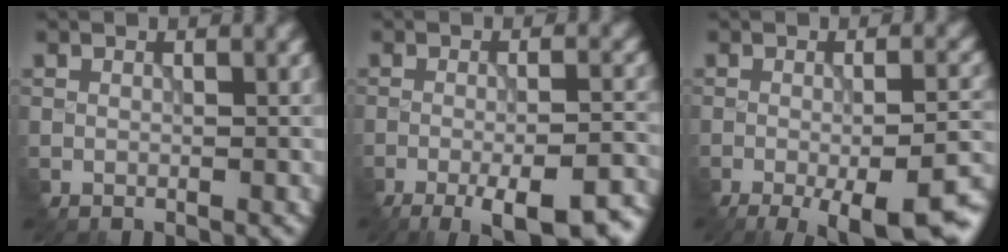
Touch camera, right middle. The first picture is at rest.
{"total": 8.8, "force": [-5.3, 2.5, 6.6], "torque": [-0.102, -0.011, -0.072]}
{"total": 10.2, "force": [-5.4, 3.0, 8.1], "torque": [-0.115, -0.014, -0.069]}